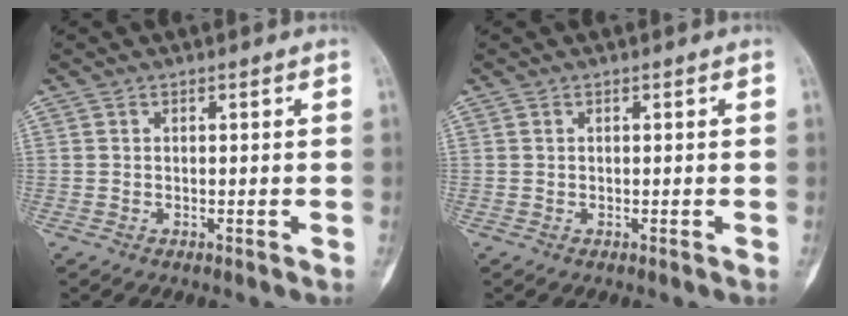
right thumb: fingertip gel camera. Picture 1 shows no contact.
{"total": 0.0}